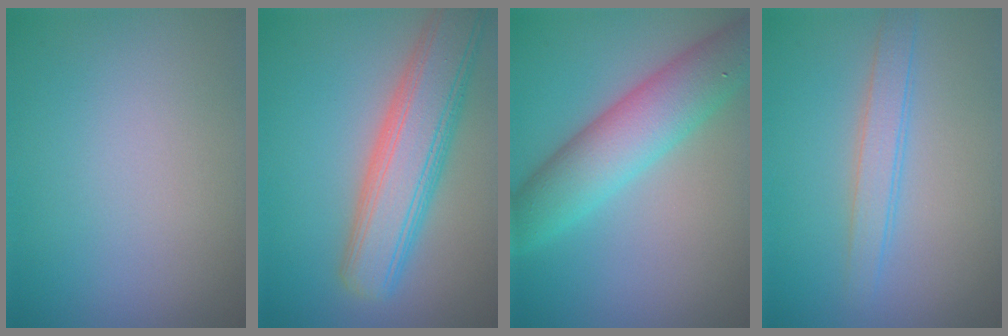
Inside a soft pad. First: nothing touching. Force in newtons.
{"total": 7.7, "press": 7.7, "slide": 0.6}
{"total": 7.0, "press": 7.0, "slide": 0.2}
{"total": 2.4, "press": 2.4, "slide": 0.1}